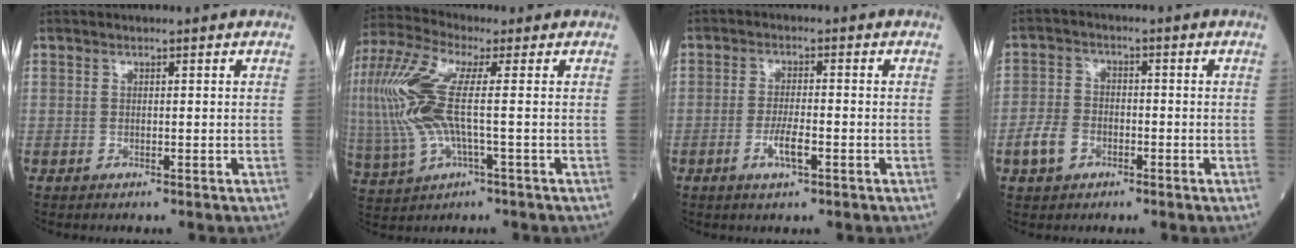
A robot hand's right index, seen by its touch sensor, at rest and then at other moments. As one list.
[{"total": 13.6, "force": [0.8, 3.4, 13.1], "torque": [-0.320, 0.017, 0.013]}, {"total": 3.7, "force": [-1.5, 0.7, 3.3], "torque": [-0.064, -0.001, -0.027]}, {"total": 4.8, "force": [-2.3, 3.4, 2.5], "torque": [-0.061, 0.007, -0.042]}]